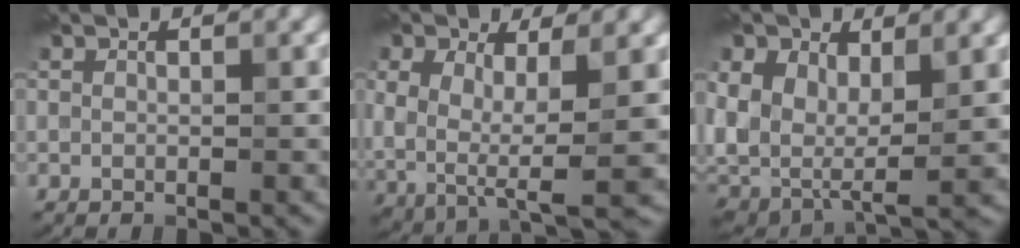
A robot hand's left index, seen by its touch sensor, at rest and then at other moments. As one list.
[{"total": 6.6, "force": [0.1, 3.5, 5.6], "torque": [-0.121, -0.022, 0.012]}, {"total": 9.9, "force": [1.7, 6.7, 7.1], "torque": [-0.166, -0.002, 0.036]}]